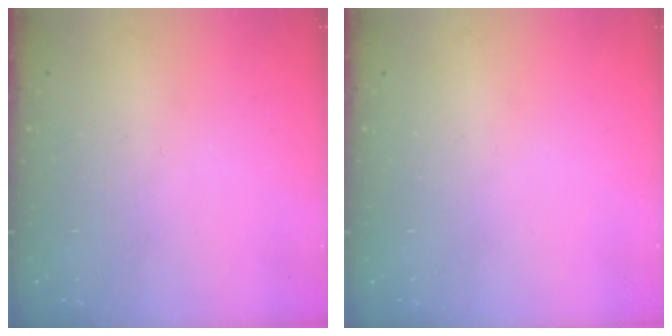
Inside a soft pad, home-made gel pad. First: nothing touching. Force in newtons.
{"total": 0.0}